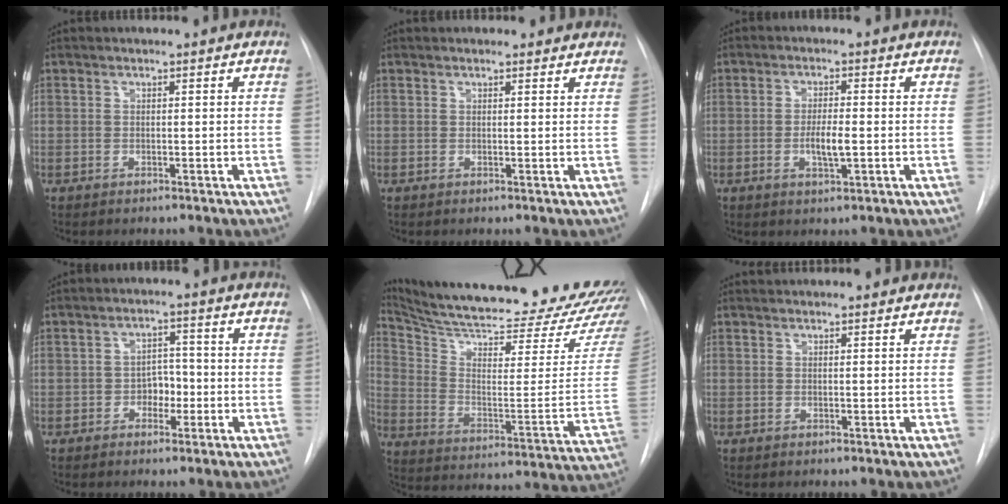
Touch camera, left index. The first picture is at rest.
{"total": 3.2, "force": [2.9, 1.2, 0.8], "torque": [-0.008, 0.016, 0.028]}
{"total": 3.9, "force": [-0.8, 0.8, 3.7], "torque": [-0.071, -0.004, -0.011]}
{"total": 3.5, "force": [-1.2, 2.4, 2.3], "torque": [-0.028, 0.008, -0.020]}
{"total": 29.2, "force": [26.9, 0.0, 11.5], "torque": [-0.191, -0.121, 0.372]}
{"total": 4.6, "force": [4.3, 1.0, 1.2], "torque": [-0.015, 0.033, 0.049]}